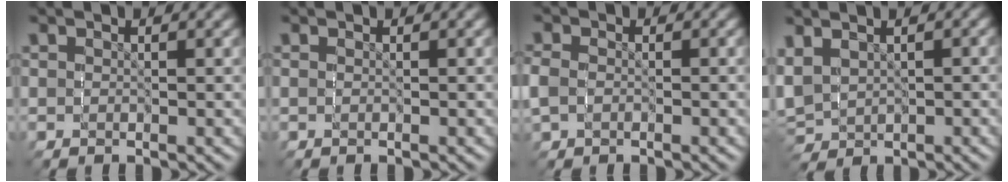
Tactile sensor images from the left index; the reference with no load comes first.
{"total": 0.5, "force": [-0.3, -0.4, 0.0], "torque": [-0.002, 0.003, -0.005]}
{"total": 1.2, "force": [-0.7, 0.6, -0.8], "torque": [0.001, -0.019, -0.007]}
{"total": 3.5, "force": [-0.3, 3.4, 0.8], "torque": [-0.052, -0.016, 0.007]}